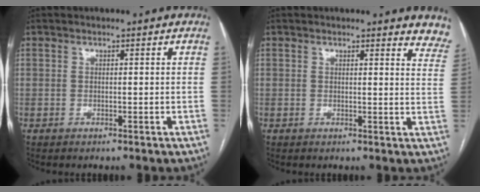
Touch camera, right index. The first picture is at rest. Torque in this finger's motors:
{"motor_torque": [-0.19, 0.00, 0.06, 0.00]}